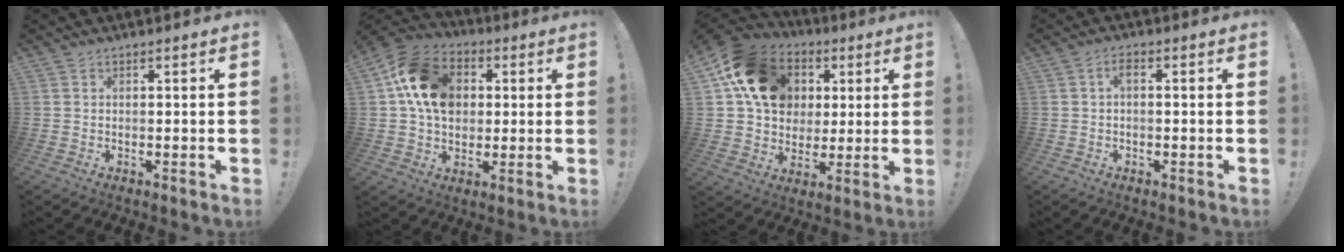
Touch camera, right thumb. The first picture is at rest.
{"total": 17.0, "force": [3.9, 13.2, 10.0], "torque": [-0.162, 0.000, 0.080]}
{"total": 18.2, "force": [5.9, 14.7, 9.1], "torque": [-0.124, -0.013, 0.128]}
{"total": 2.3, "force": [-0.2, 1.0, 2.1], "torque": [-0.045, 0.012, -0.006]}